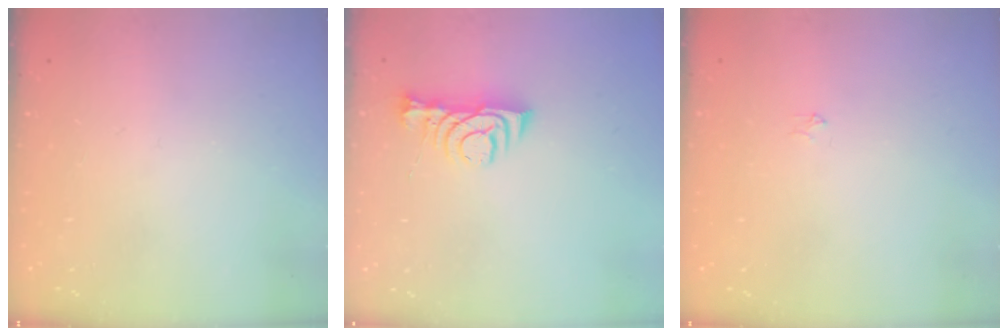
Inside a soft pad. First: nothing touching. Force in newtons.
{"total": 7.0, "press": 7.0, "slide": 0.8}
{"total": 2.2, "press": 2.2, "slide": 0.3}